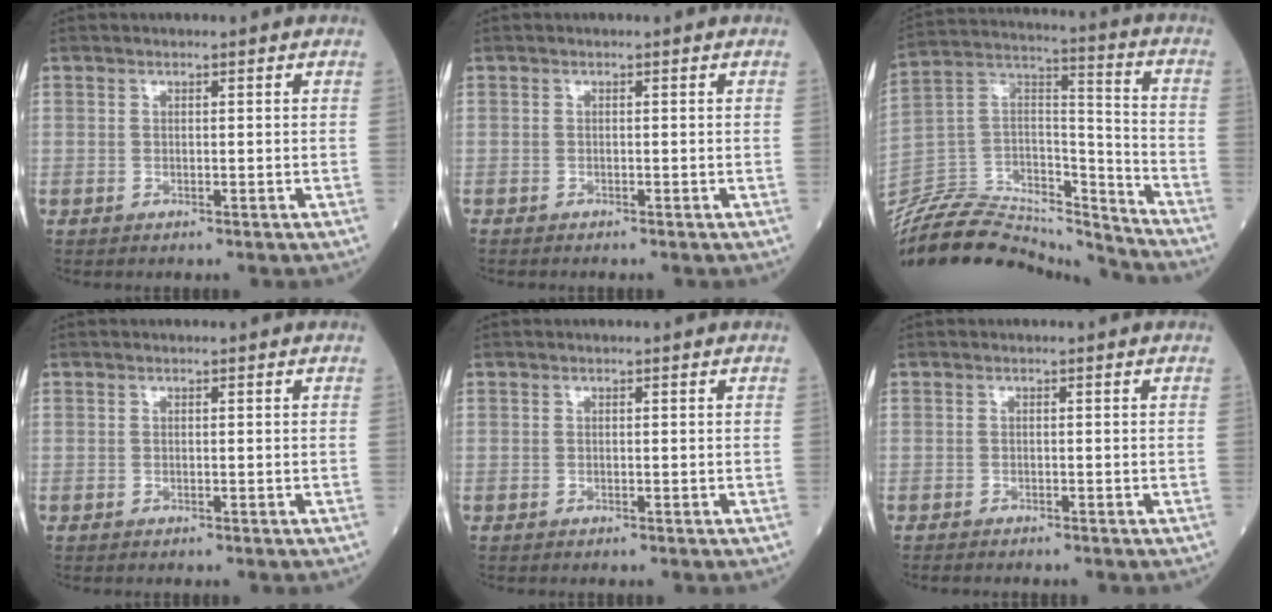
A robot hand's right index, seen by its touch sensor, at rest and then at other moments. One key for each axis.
{"total": 1.8, "fx": -1.4, "fy": 0.8, "fz": 0.8, "tx": -0.022, "ty": -0.005, "tz": -0.019}
{"total": 27.7, "fx": -25.7, "fy": 5.6, "fz": 8.7, "tx": -0.220, "ty": 0.002, "tz": -0.433}
{"total": 0.0}
{"total": 0.0}
{"total": 2.6, "fx": -2.1, "fy": 1.0, "fz": 1.1, "tx": -0.027, "ty": -0.007, "tz": -0.027}